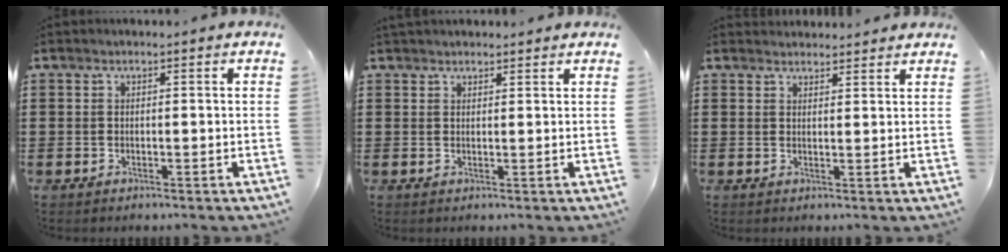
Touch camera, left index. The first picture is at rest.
{"total": 1.6, "force": [1.5, 0.4, 0.1], "torque": [-0.006, 0.002, 0.031]}
{"total": 2.1, "force": [2.1, 0.2, -0.1], "torque": [-0.003, 0.000, 0.041]}